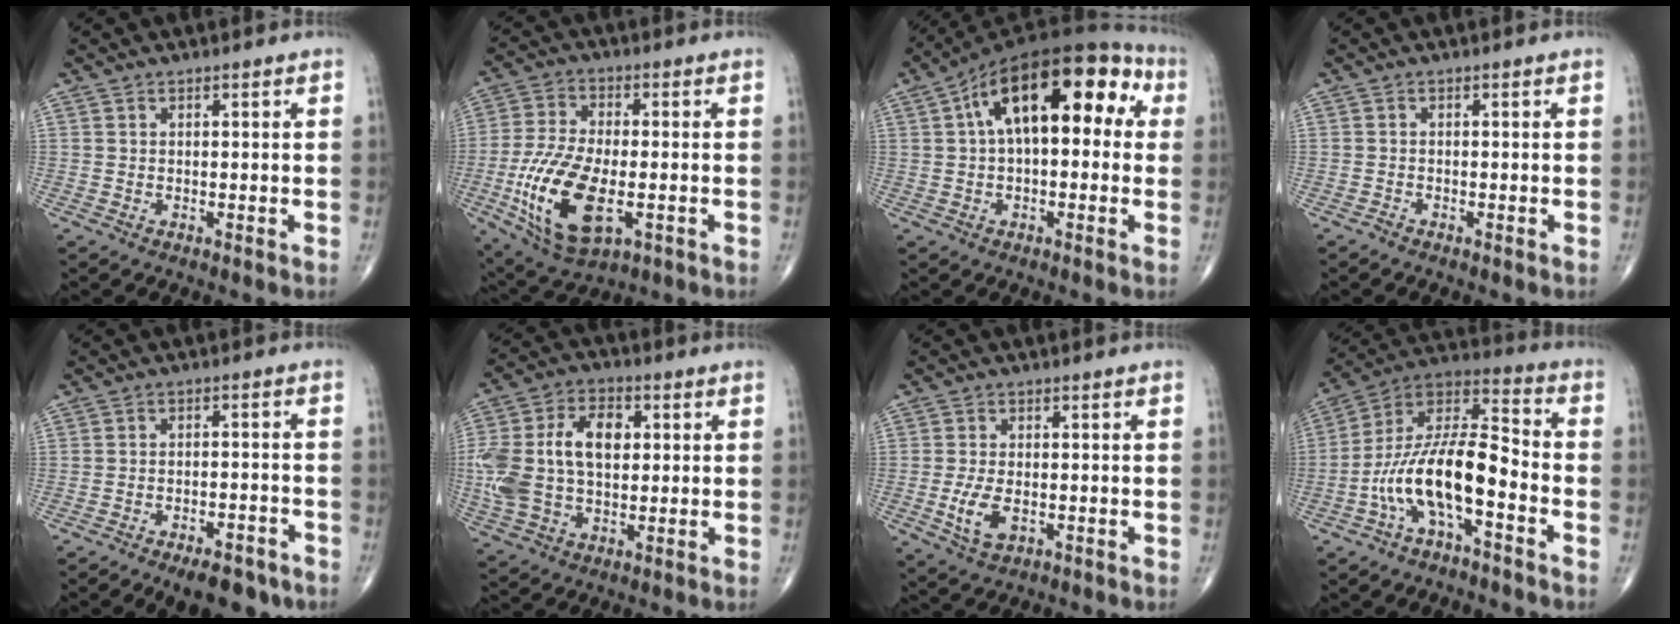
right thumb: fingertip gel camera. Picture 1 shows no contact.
{"total": 16.7, "force": [-4.3, 7.8, 14.1], "torque": [-0.286, -0.002, -0.067]}
{"total": 18.8, "force": [4.3, 9.2, 15.8], "torque": [-0.222, 0.049, 0.052]}
{"total": 0.6, "force": [-0.5, 0.1, 0.2], "torque": [-0.008, -0.002, -0.015]}
{"total": 9.8, "force": [-7.2, 4.0, 5.4], "torque": [-0.060, 0.040, -0.099]}
{"total": 17.2, "force": [1.5, 10.9, 13.3], "torque": [-0.276, 0.022, 0.028]}
{"total": 5.5, "force": [-1.4, 2.9, 4.4], "torque": [-0.092, -0.004, -0.022]}
{"total": 15.1, "force": [-5.7, 5.3, 12.9], "torque": [-0.244, 0.077, -0.108]}